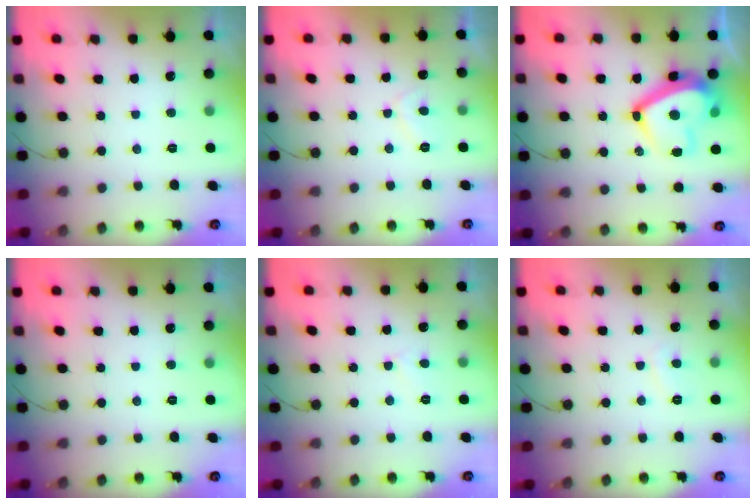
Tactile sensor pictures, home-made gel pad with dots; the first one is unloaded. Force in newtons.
{"total": 3.4, "press": 3.3, "slide": 0.8}
{"total": 14.3, "press": 14.2, "slide": 1.4}
{"total": 0.0}
{"total": 2.0, "press": 2.0, "slide": 0.2}
{"total": 2.0, "press": 1.9, "slide": 0.5}